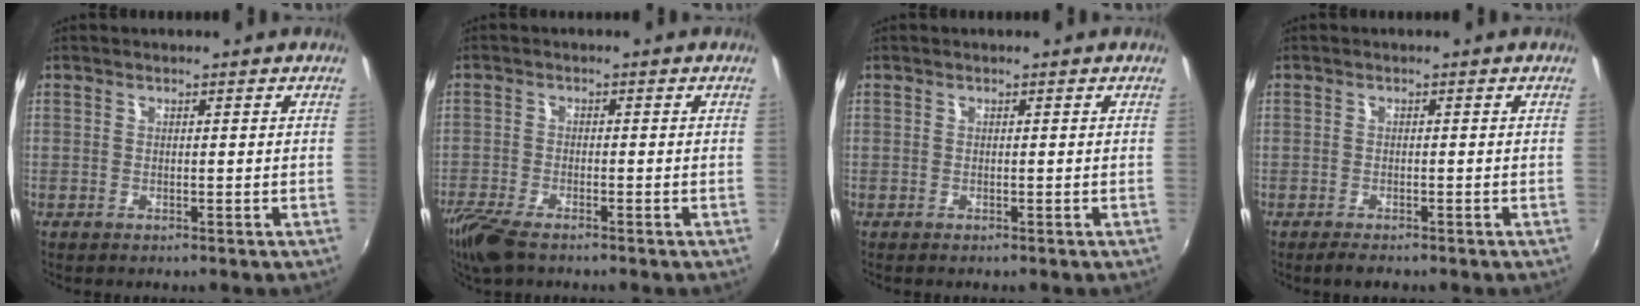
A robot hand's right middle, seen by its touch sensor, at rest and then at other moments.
{"total": 7.2, "force": [-5.5, 2.0, 4.2], "torque": [-0.114, -0.027, -0.109]}
{"total": 0.0}
{"total": 2.2, "force": [-1.8, 0.6, 1.0], "torque": [-0.025, -0.006, -0.032]}